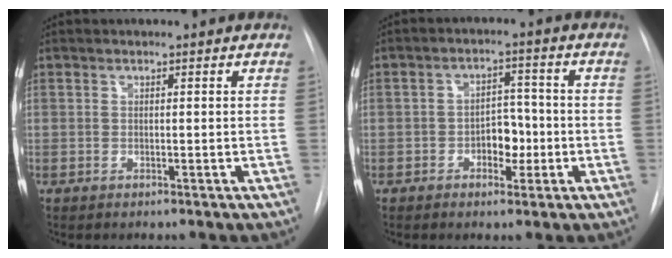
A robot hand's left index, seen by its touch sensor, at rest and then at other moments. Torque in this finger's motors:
{"motor_torque": [0.63, 0.06, 0.06, 0.03]}